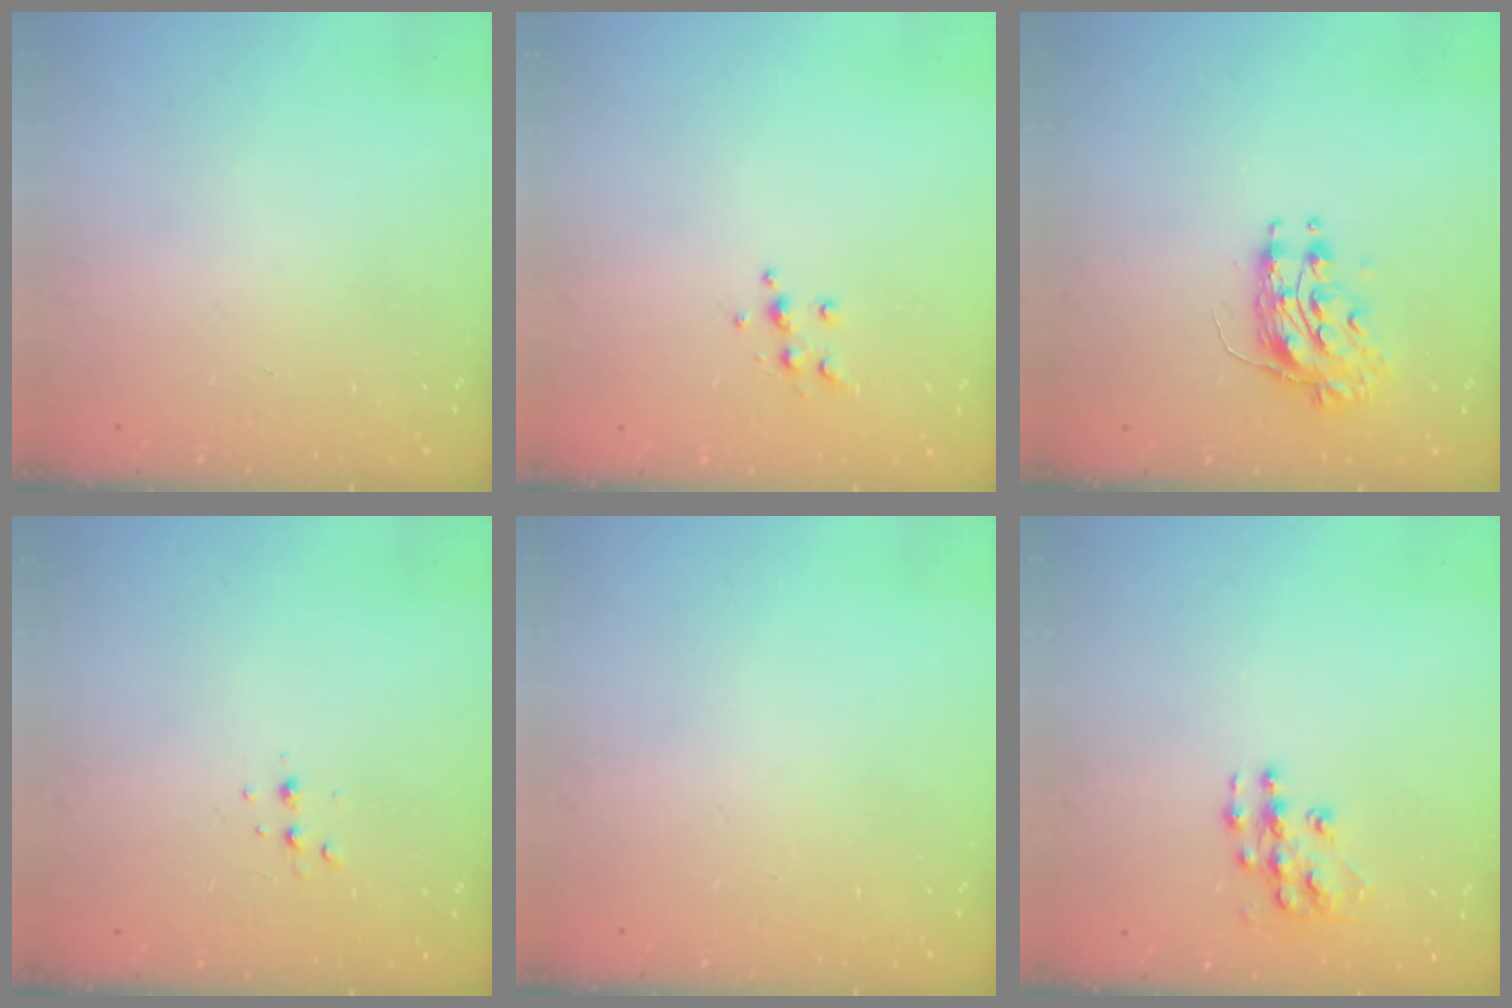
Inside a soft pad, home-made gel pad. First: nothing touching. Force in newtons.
{"total": 6.7, "press": 6.7, "slide": 0.8}
{"total": 8.3, "press": 8.3, "slide": 0.2}
{"total": 3.5, "press": 3.4, "slide": 0.5}
{"total": 0.0}
{"total": 8.9, "press": 8.8, "slide": 0.6}